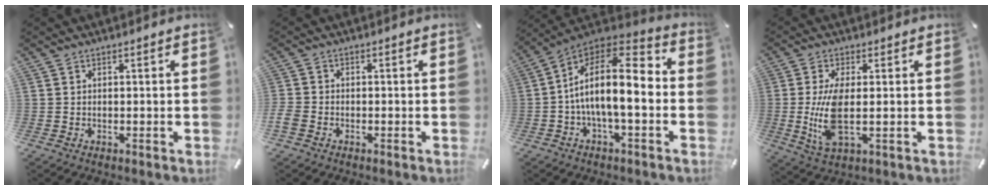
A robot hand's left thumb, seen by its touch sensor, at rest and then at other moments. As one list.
[{"total": 2.4, "force": [-1.5, 1.6, 1.1], "torque": [-0.030, 0.001, -0.030]}, {"total": 15.4, "force": [-1.9, 6.4, 13.9], "torque": [-0.250, 0.001, -0.037]}, {"total": 10.3, "force": [-0.1, 3.6, 9.7], "torque": [-0.221, -0.028, -0.004]}]